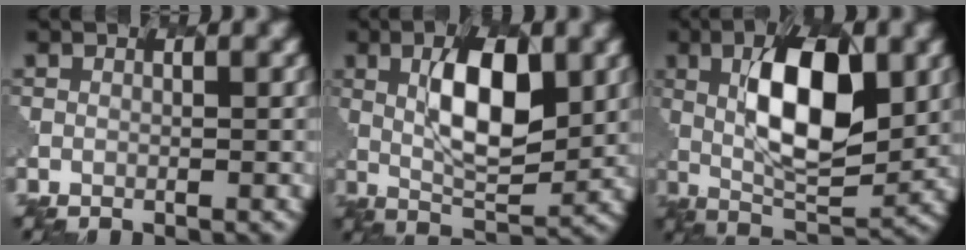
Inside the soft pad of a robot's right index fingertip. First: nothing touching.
{"total": 7.7, "force": [1.5, 3.2, 6.8], "torque": [-0.114, 0.001, 0.028]}
{"total": 10.1, "force": [1.8, 4.1, 9.0], "torque": [-0.141, 0.006, 0.030]}